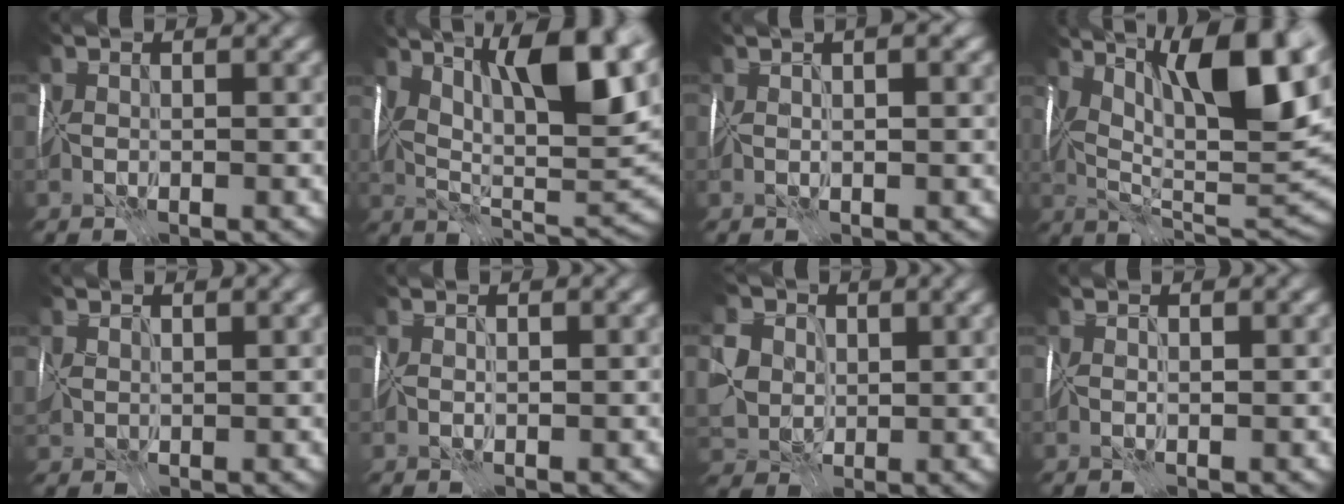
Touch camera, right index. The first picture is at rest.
{"total": 12.6, "force": [6.6, 4.2, 9.8], "torque": [-0.152, 0.006, 0.120]}
{"total": 4.4, "force": [2.8, 1.7, 3.0], "torque": [-0.031, 0.029, 0.037]}
{"total": 13.6, "force": [6.5, 4.9, 10.9], "torque": [-0.175, 0.007, 0.117]}
{"total": 4.3, "force": [2.9, 2.4, 2.0], "torque": [-0.044, 0.019, 0.056]}
{"total": 1.7, "force": [0.2, -1.1, -1.3], "torque": [0.028, -0.002, 0.006]}
{"total": 6.4, "force": [2.8, 5.3, 2.2], "torque": [-0.061, 0.021, 0.046]}
{"total": 2.1, "force": [0.3, -1.4, -1.5], "torque": [0.031, -0.001, 0.006]}